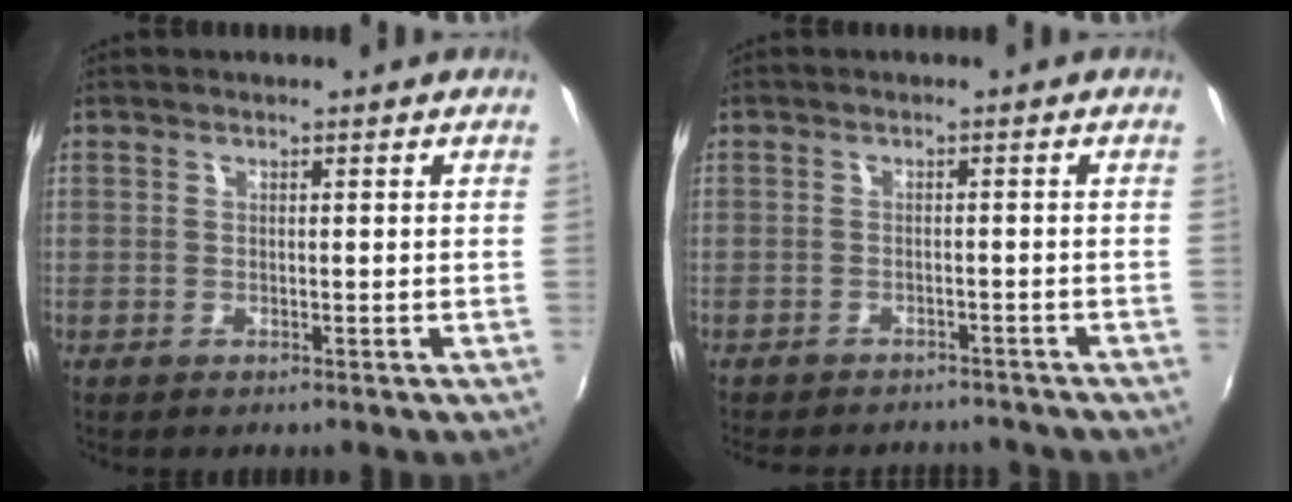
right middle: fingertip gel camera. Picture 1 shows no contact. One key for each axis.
{"total": 8.1, "fx": -7.2, "fy": 2.8, "fz": 2.4, "tx": -0.061, "ty": -0.012, "tz": -0.097}